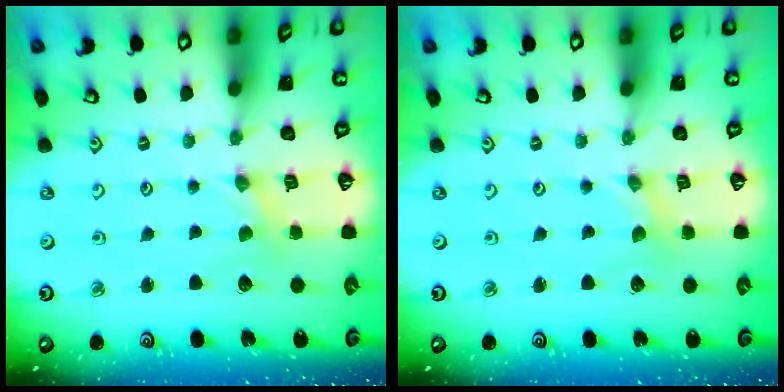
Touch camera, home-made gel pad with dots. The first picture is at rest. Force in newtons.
{"total": 0.0}